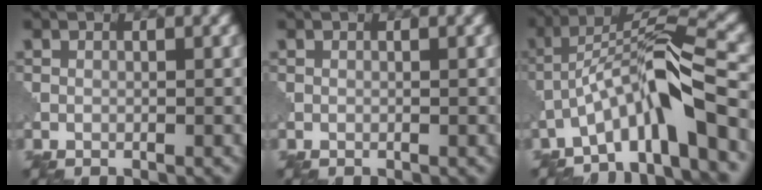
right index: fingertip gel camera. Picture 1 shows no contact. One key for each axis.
{"total": 0.0}
{"total": 7.9, "fx": -4.1, "fy": 1.3, "fz": 6.6, "tx": -0.115, "ty": 0.021, "tz": -0.079}